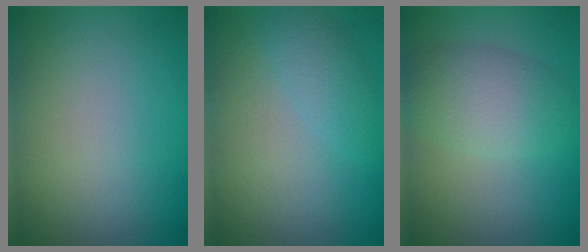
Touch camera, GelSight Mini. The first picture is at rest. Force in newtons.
{"total": 2.2, "press": 2.2, "slide": 0.2}
{"total": 4.6, "press": 4.6, "slide": 0.2}